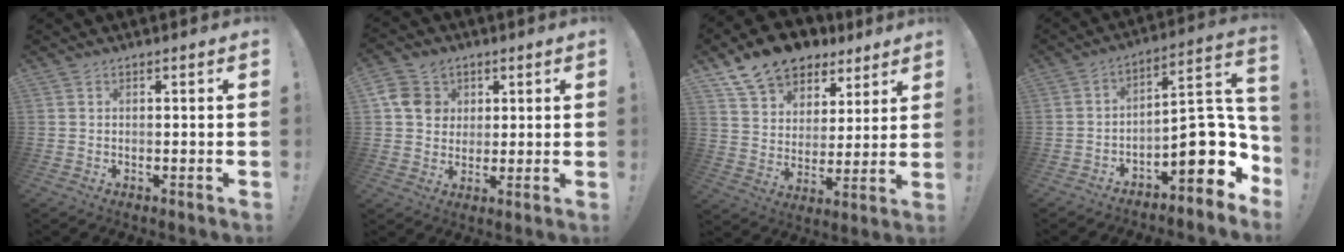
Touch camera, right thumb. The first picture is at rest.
{"total": 9.9, "force": [3.4, 8.6, 3.4], "torque": [-0.040, -0.010, 0.071]}
{"total": 14.1, "force": [11.1, 7.8, 4.1], "torque": [-0.067, -0.083, 0.205]}
{"total": 15.9, "force": [-3.3, 7.4, 13.6], "torque": [-0.160, 0.008, -0.042]}